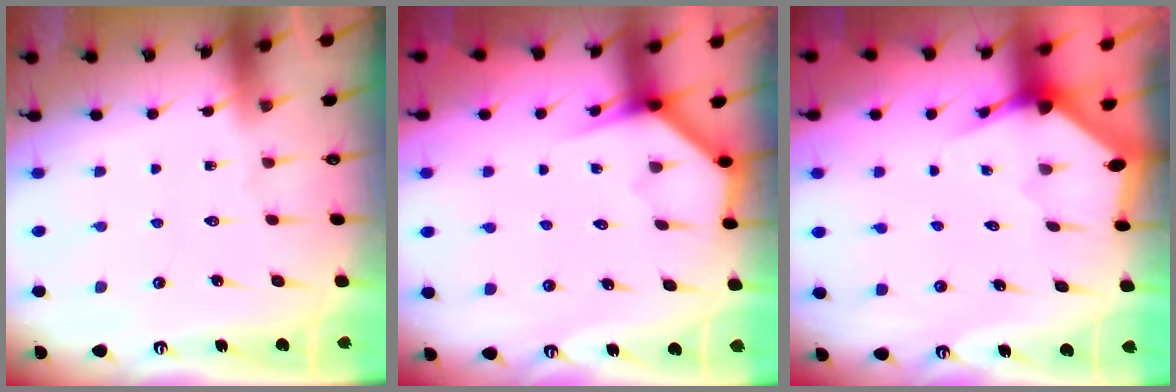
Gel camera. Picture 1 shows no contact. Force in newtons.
{"total": 3.8, "press": 3.8, "slide": 0.2}
{"total": 3.0, "press": 3.0, "slide": 0.1}